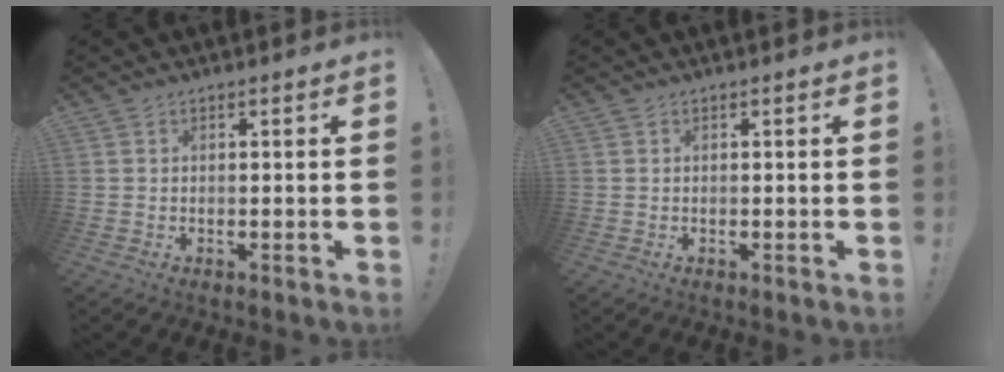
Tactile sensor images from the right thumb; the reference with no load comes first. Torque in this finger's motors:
{"motor_torque": [0.00, 0.00, 0.00, 0.00, 0.03]}